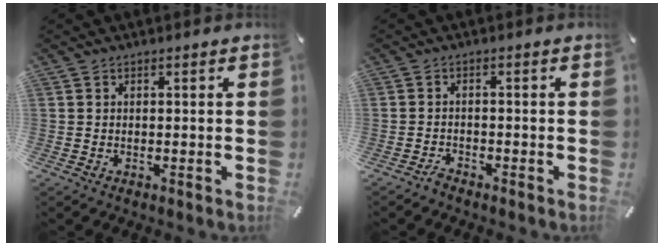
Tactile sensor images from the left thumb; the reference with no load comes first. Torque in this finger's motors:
{"motor_torque": [-0.03, -0.26, -0.05, -0.10, 0.00]}